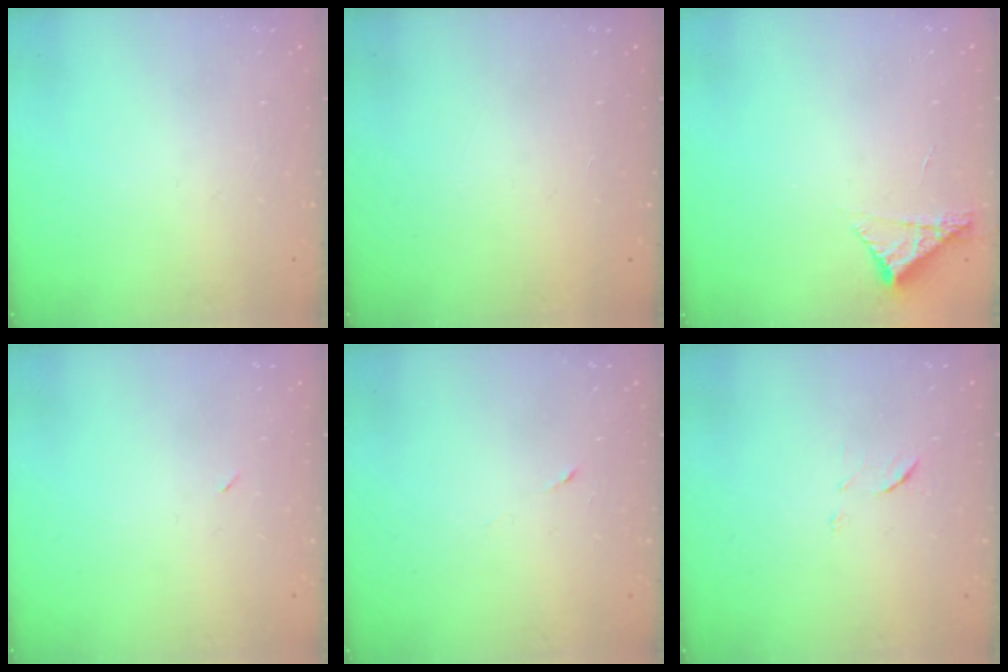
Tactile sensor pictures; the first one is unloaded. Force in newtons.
{"total": 1.5, "press": 1.5, "slide": 0.1}
{"total": 4.3, "press": 4.3, "slide": 0.3}
{"total": 2.2, "press": 1.8, "slide": 1.2}
{"total": 3.3, "press": 3.0, "slide": 1.4}
{"total": 5.8, "press": 5.7, "slide": 1.3}